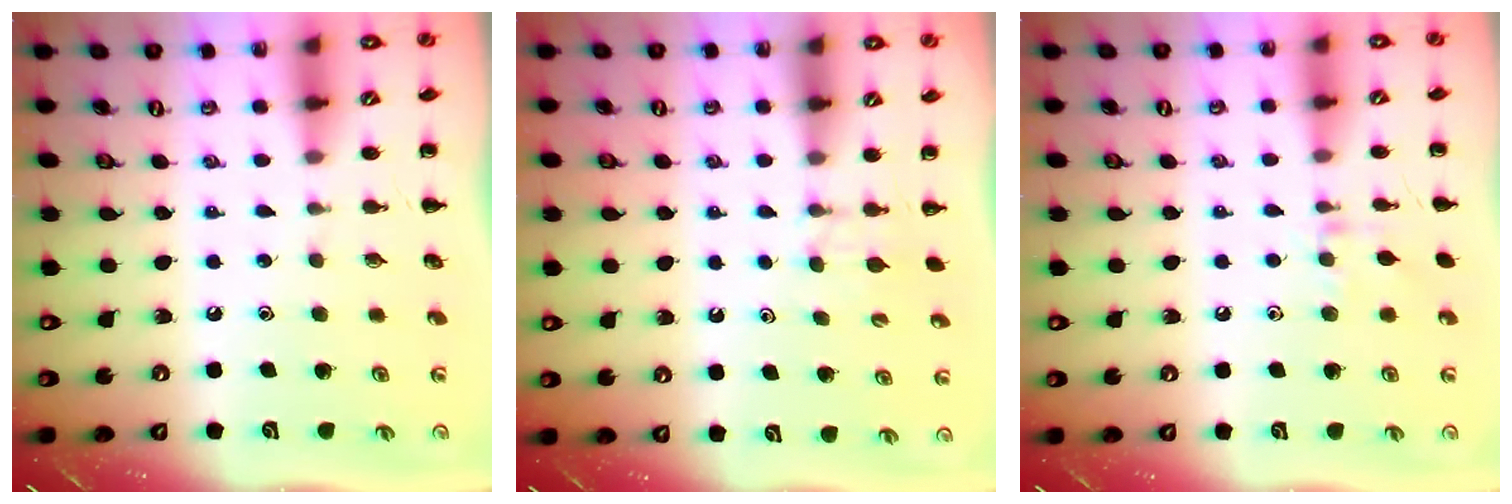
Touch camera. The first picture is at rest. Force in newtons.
{"total": 2.9, "press": 2.7, "slide": 1.1}
{"total": 6.7, "press": 6.5, "slide": 1.5}